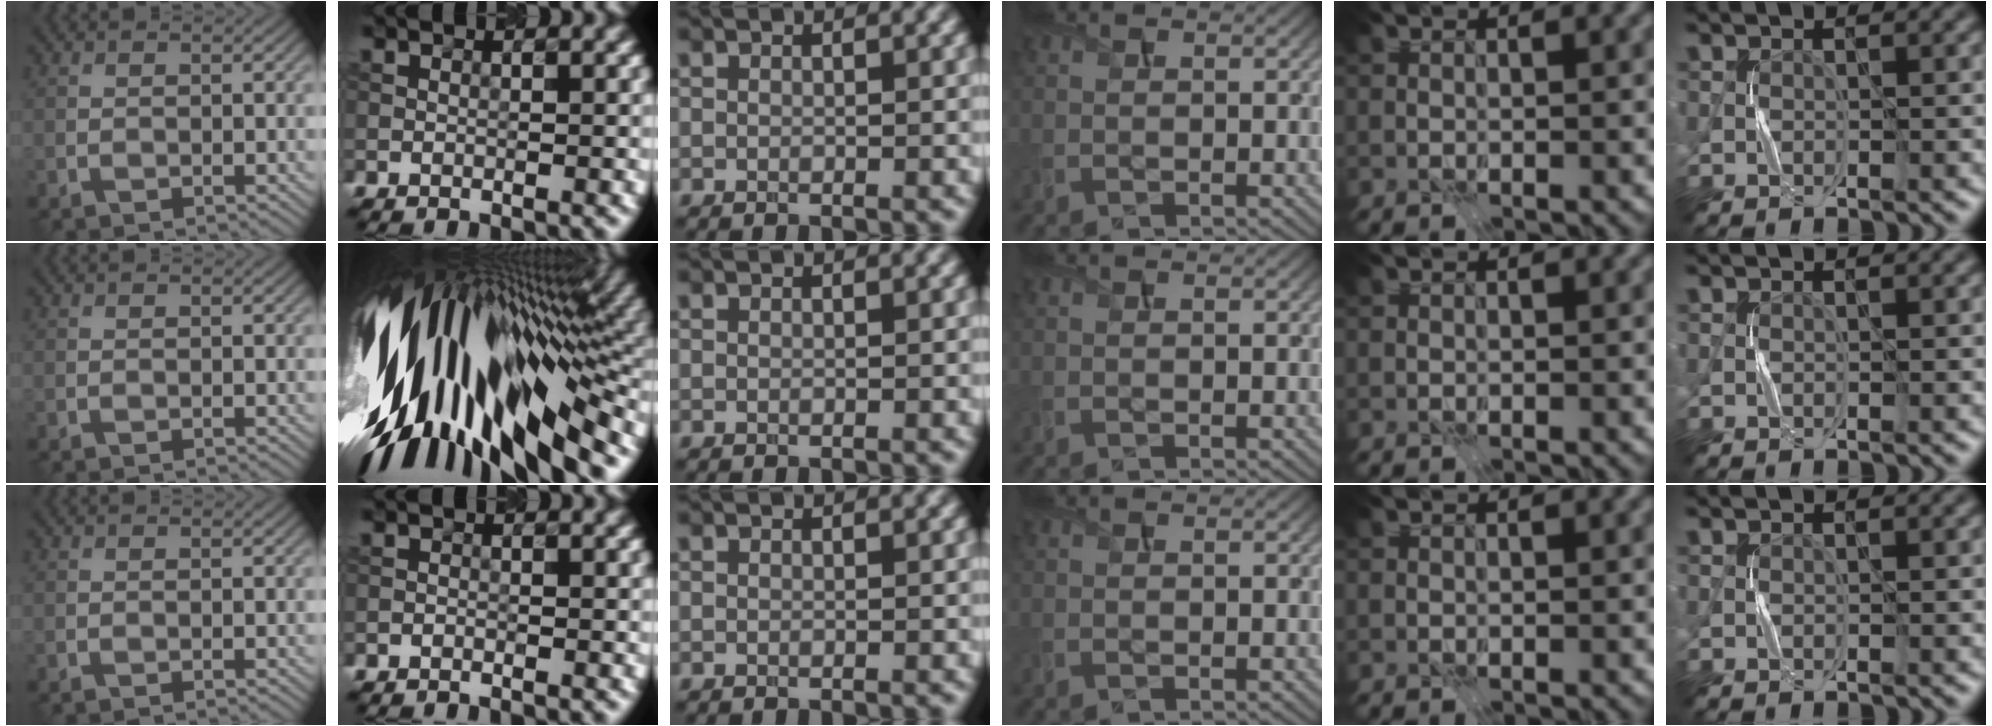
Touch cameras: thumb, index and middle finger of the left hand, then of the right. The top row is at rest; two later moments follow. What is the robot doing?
{"motion": "press", "object": "sticky note"}